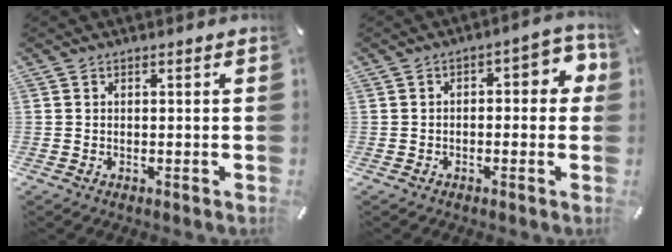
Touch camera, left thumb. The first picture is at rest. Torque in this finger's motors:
{"motor_torque": [0.14, 0.08, 0.31, 0.25, 0.02]}